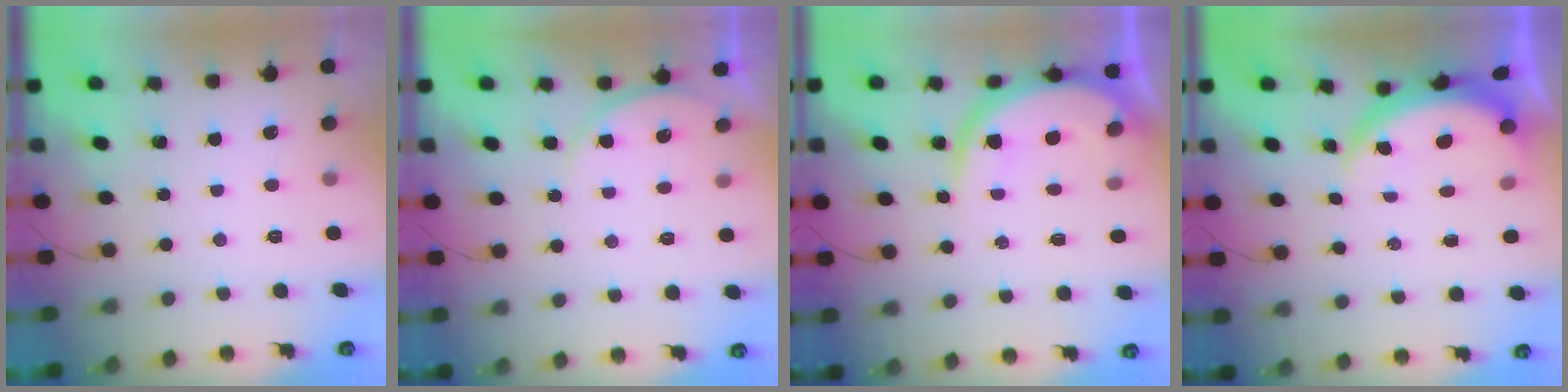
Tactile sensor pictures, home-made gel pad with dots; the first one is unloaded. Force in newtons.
{"total": 6.3, "press": 6.2, "slide": 0.8}
{"total": 9.6, "press": 9.6, "slide": 1.1}
{"total": 6.0, "press": 5.7, "slide": 1.8}